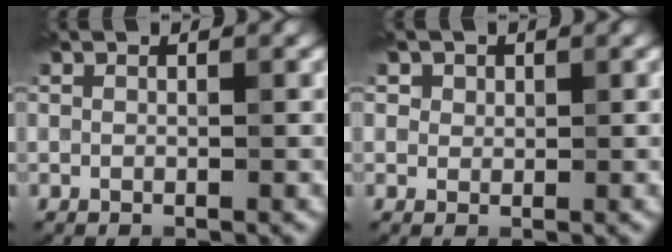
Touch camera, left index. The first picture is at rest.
{"total": 1.1, "force": [0.6, 0.9, 0.2], "torque": [0.002, 0.000, 0.005]}